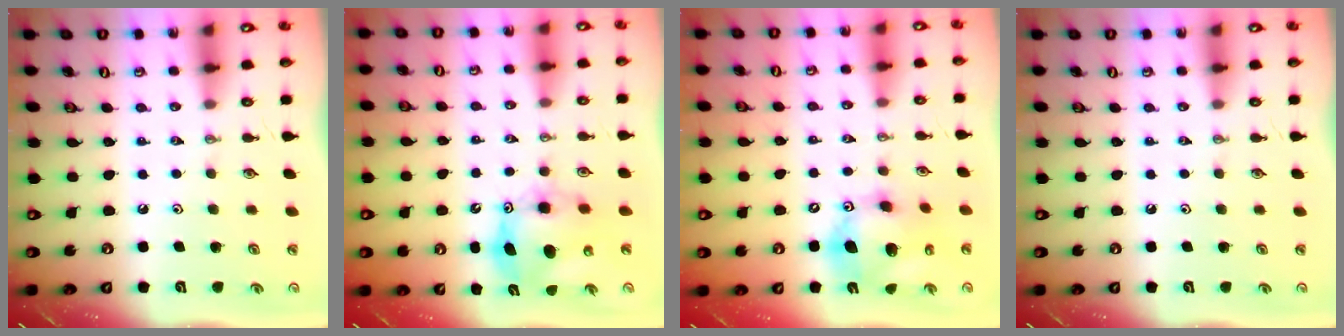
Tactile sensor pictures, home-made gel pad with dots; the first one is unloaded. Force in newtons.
{"total": 10.6, "press": 10.5, "slide": 0.9}
{"total": 14.0, "press": 13.8, "slide": 2.5}
{"total": 0.0}